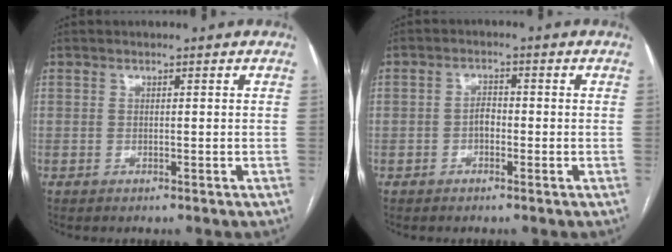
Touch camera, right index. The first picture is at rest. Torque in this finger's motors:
{"motor_torque": [-0.80, 0.42, -0.40, -0.12]}